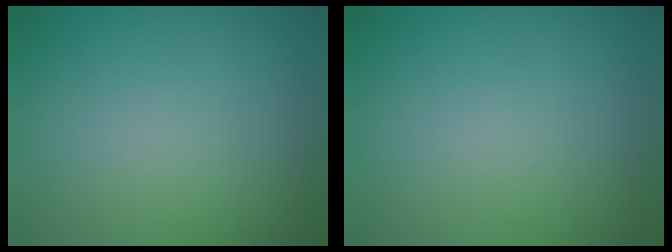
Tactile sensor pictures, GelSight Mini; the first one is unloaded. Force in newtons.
{"total": 0.0}